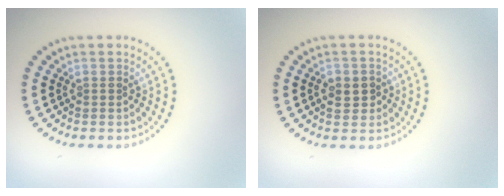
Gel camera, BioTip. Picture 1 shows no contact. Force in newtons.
{"total": 2.3, "press": 2.2, "slide": 0.5}